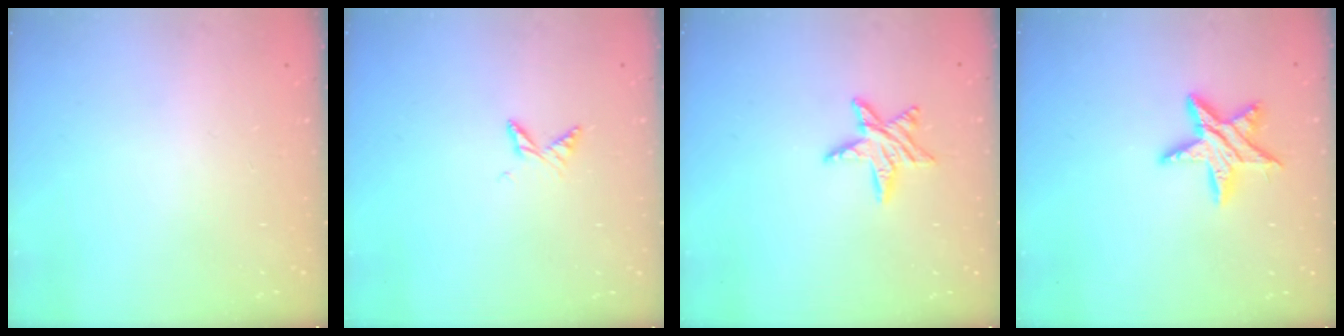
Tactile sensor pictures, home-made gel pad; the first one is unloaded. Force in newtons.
{"total": 5.2, "press": 5.2, "slide": 0.6}
{"total": 8.5, "press": 8.4, "slide": 0.5}
{"total": 11.7, "press": 11.7, "slide": 0.8}